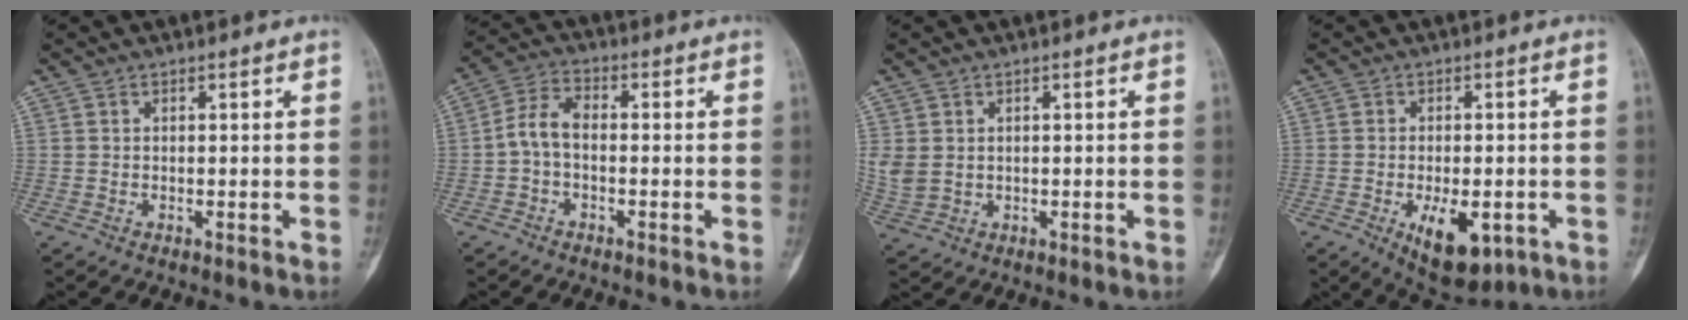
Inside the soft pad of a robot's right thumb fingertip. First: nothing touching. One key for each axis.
{"total": 5.7, "fx": -1.0, "fy": 3.4, "fz": 4.5, "tx": -0.087, "ty": 0.022, "tz": -0.030}
{"total": 4.1, "fx": 0.7, "fy": 3.3, "fz": 2.3, "tx": -0.053, "ty": 0.000, "tz": 0.026}
{"total": 10.2, "fx": -3.6, "fy": 5.1, "fz": 8.1, "tx": -0.103, "ty": -0.002, "tz": -0.039}